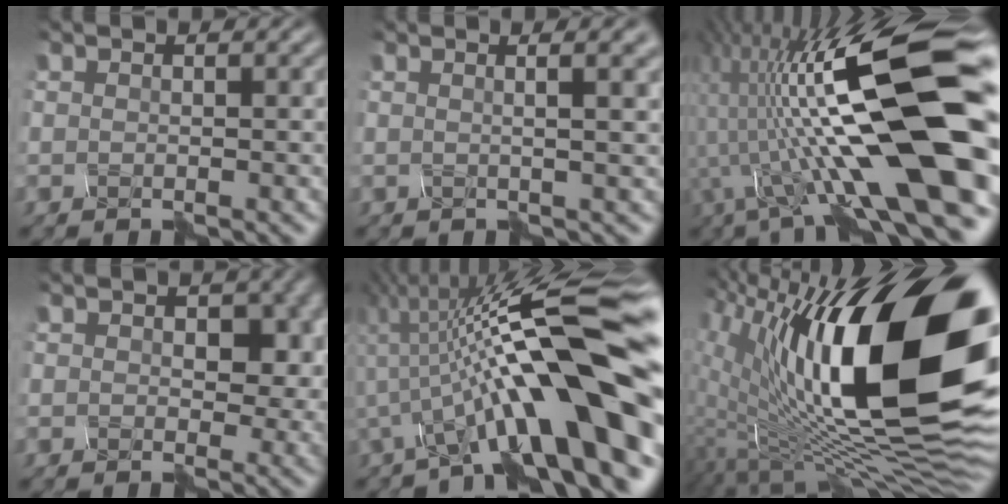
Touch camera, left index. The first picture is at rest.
{"total": 6.0, "force": [2.3, 2.2, 5.1], "torque": [-0.053, 0.048, 0.013]}
{"total": 16.0, "force": [-2.1, 4.5, 15.2], "torque": [-0.250, 0.037, -0.026]}
{"total": 3.5, "force": [0.3, 2.3, 2.6], "torque": [-0.050, 0.006, 0.023]}
{"total": 14.0, "force": [-3.9, 2.8, 13.2], "torque": [-0.187, 0.040, -0.047]}
{"total": 19.1, "force": [2.8, 7.2, 17.5], "torque": [-0.295, 0.022, 0.059]}